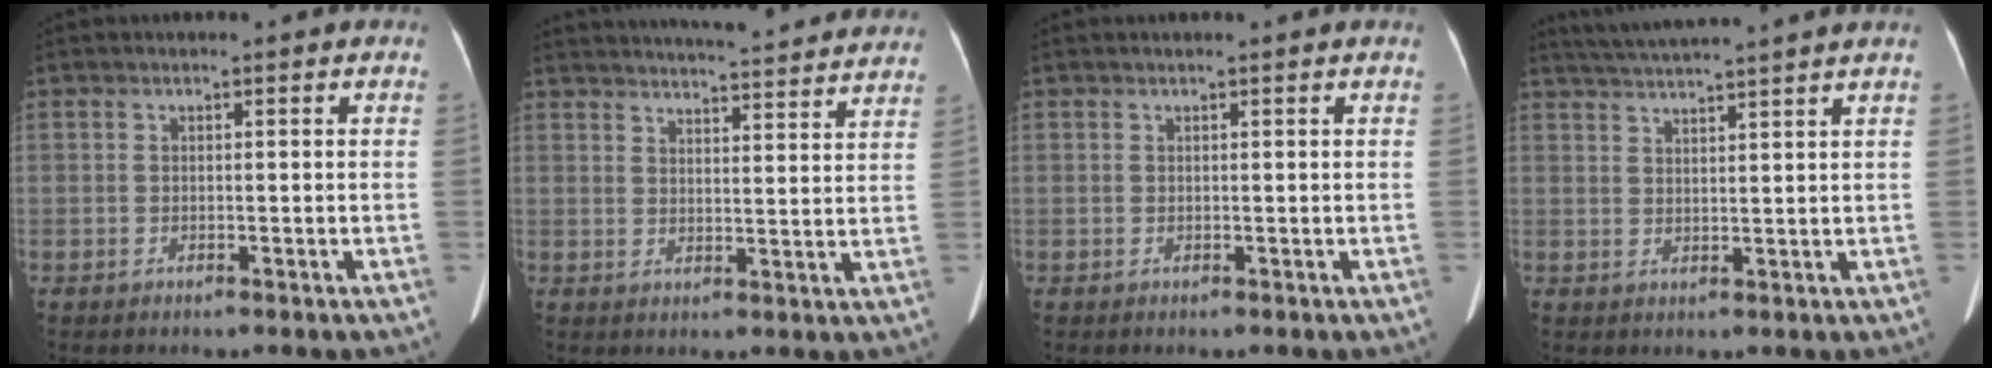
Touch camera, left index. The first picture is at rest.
{"total": 24.4, "force": [22.9, 2.5, 8.0], "torque": [-0.127, -0.016, 0.285]}
{"total": 1.0, "force": [0.9, -0.2, 0.4], "torque": [-0.012, 0.008, 0.022]}
{"total": 10.4, "force": [9.4, -1.6, 4.3], "torque": [-0.079, 0.020, 0.137]}